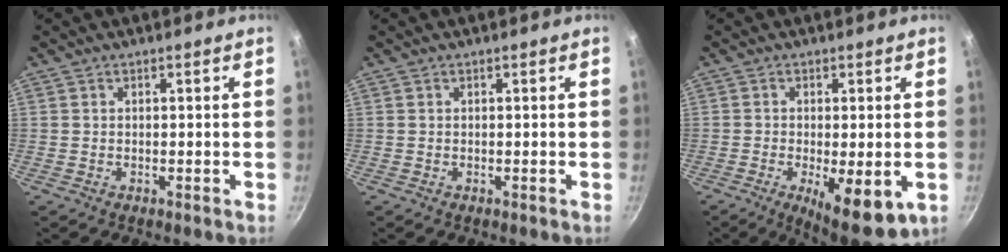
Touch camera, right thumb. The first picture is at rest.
{"total": 0.0}
{"total": 11.9, "force": [-3.9, 4.2, 10.4], "torque": [-0.148, -0.019, -0.048]}